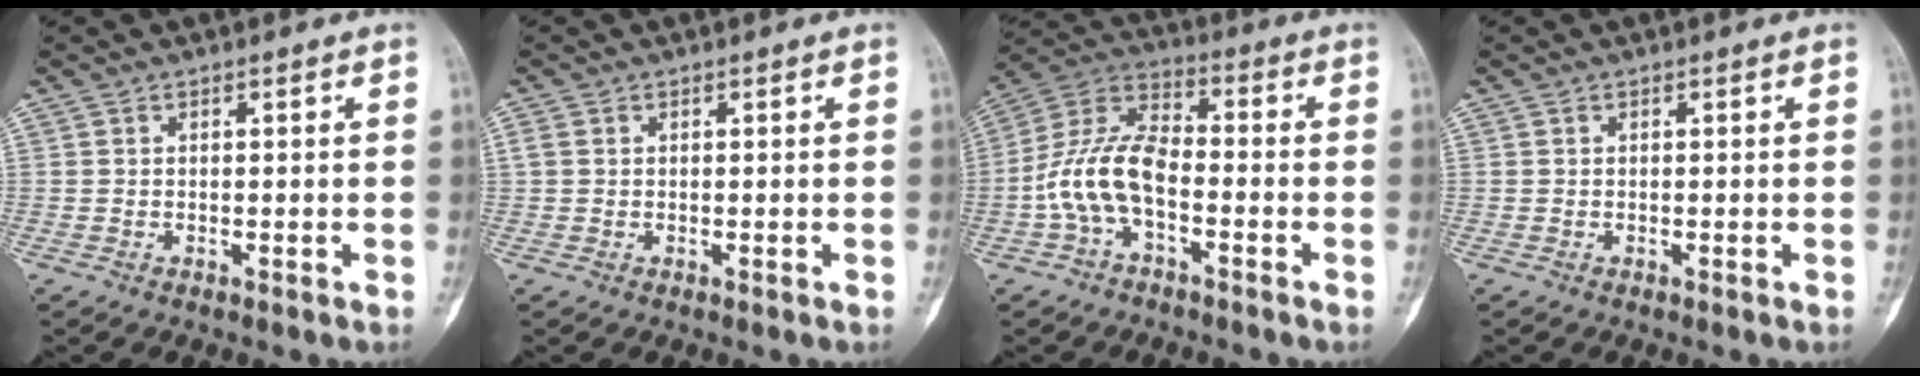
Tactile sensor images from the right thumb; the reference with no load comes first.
{"total": 1.1, "force": [0.3, 0.9, 0.6], "torque": [-0.017, 0.007, 0.007]}
{"total": 11.9, "force": [-3.1, 6.3, 9.5], "torque": [-0.192, 0.042, -0.069]}
{"total": 0.0}